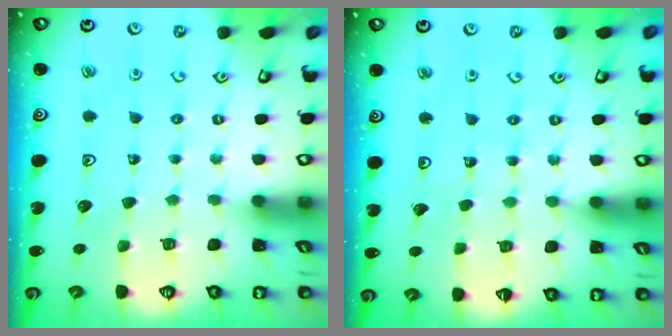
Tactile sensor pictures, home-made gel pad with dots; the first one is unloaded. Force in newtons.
{"total": 3.6, "press": 3.6, "slide": 0.4}